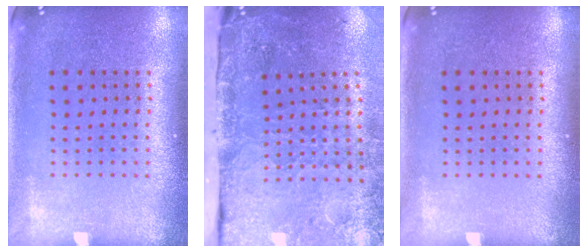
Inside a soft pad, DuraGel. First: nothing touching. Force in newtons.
{"total": 4.9, "press": 3.6, "slide": 3.3}
{"total": 0.0}